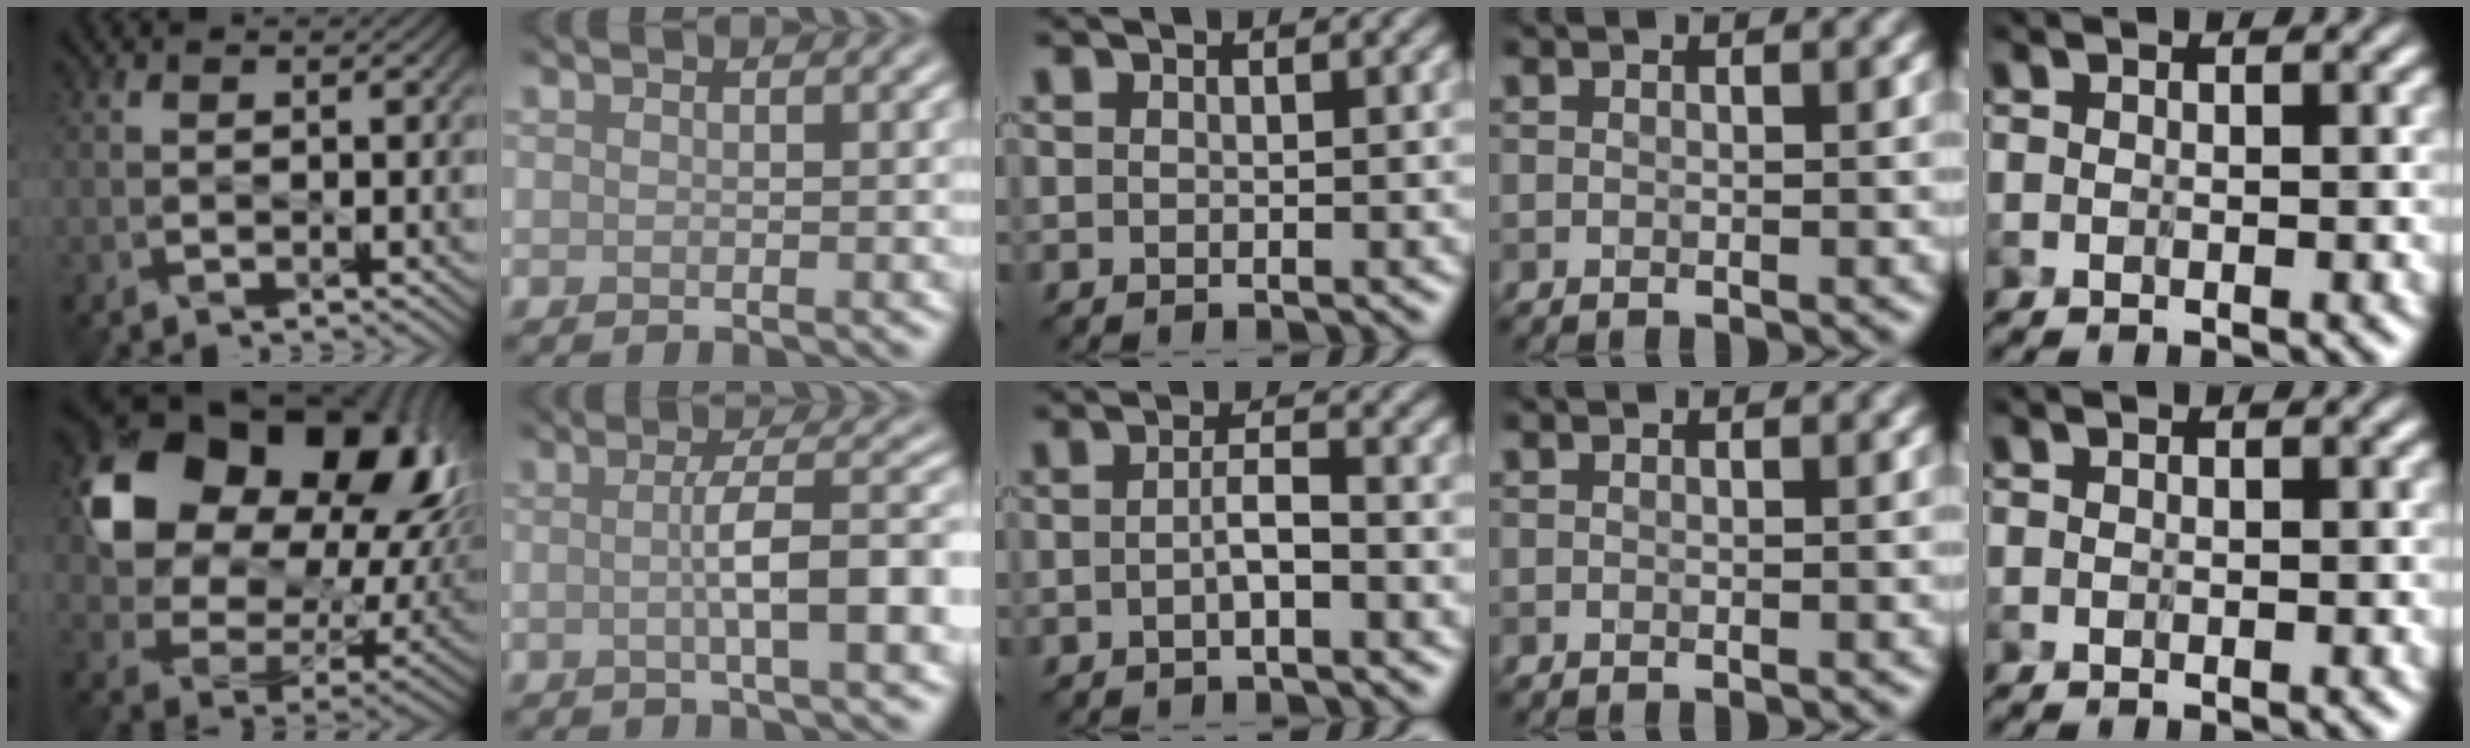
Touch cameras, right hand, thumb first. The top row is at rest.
{"thumb": {"total": 18.5, "force": [5.9, 13.3, 11.5], "torque": [-0.216, -0.006, 0.133]}, "index": {"total": 5.8, "force": [-0.5, 1.1, 5.7], "torque": [-0.087, 0.010, -0.010]}, "middle": {"total": 1.7, "force": [-0.5, 0.2, 1.6], "torque": [-0.031, 0.004, -0.011]}}